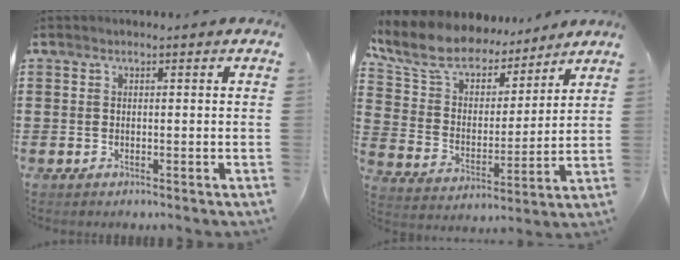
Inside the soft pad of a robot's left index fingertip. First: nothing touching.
{"total": 9.5, "force": [8.4, 3.5, 2.7], "torque": [-0.098, -0.049, 0.152]}